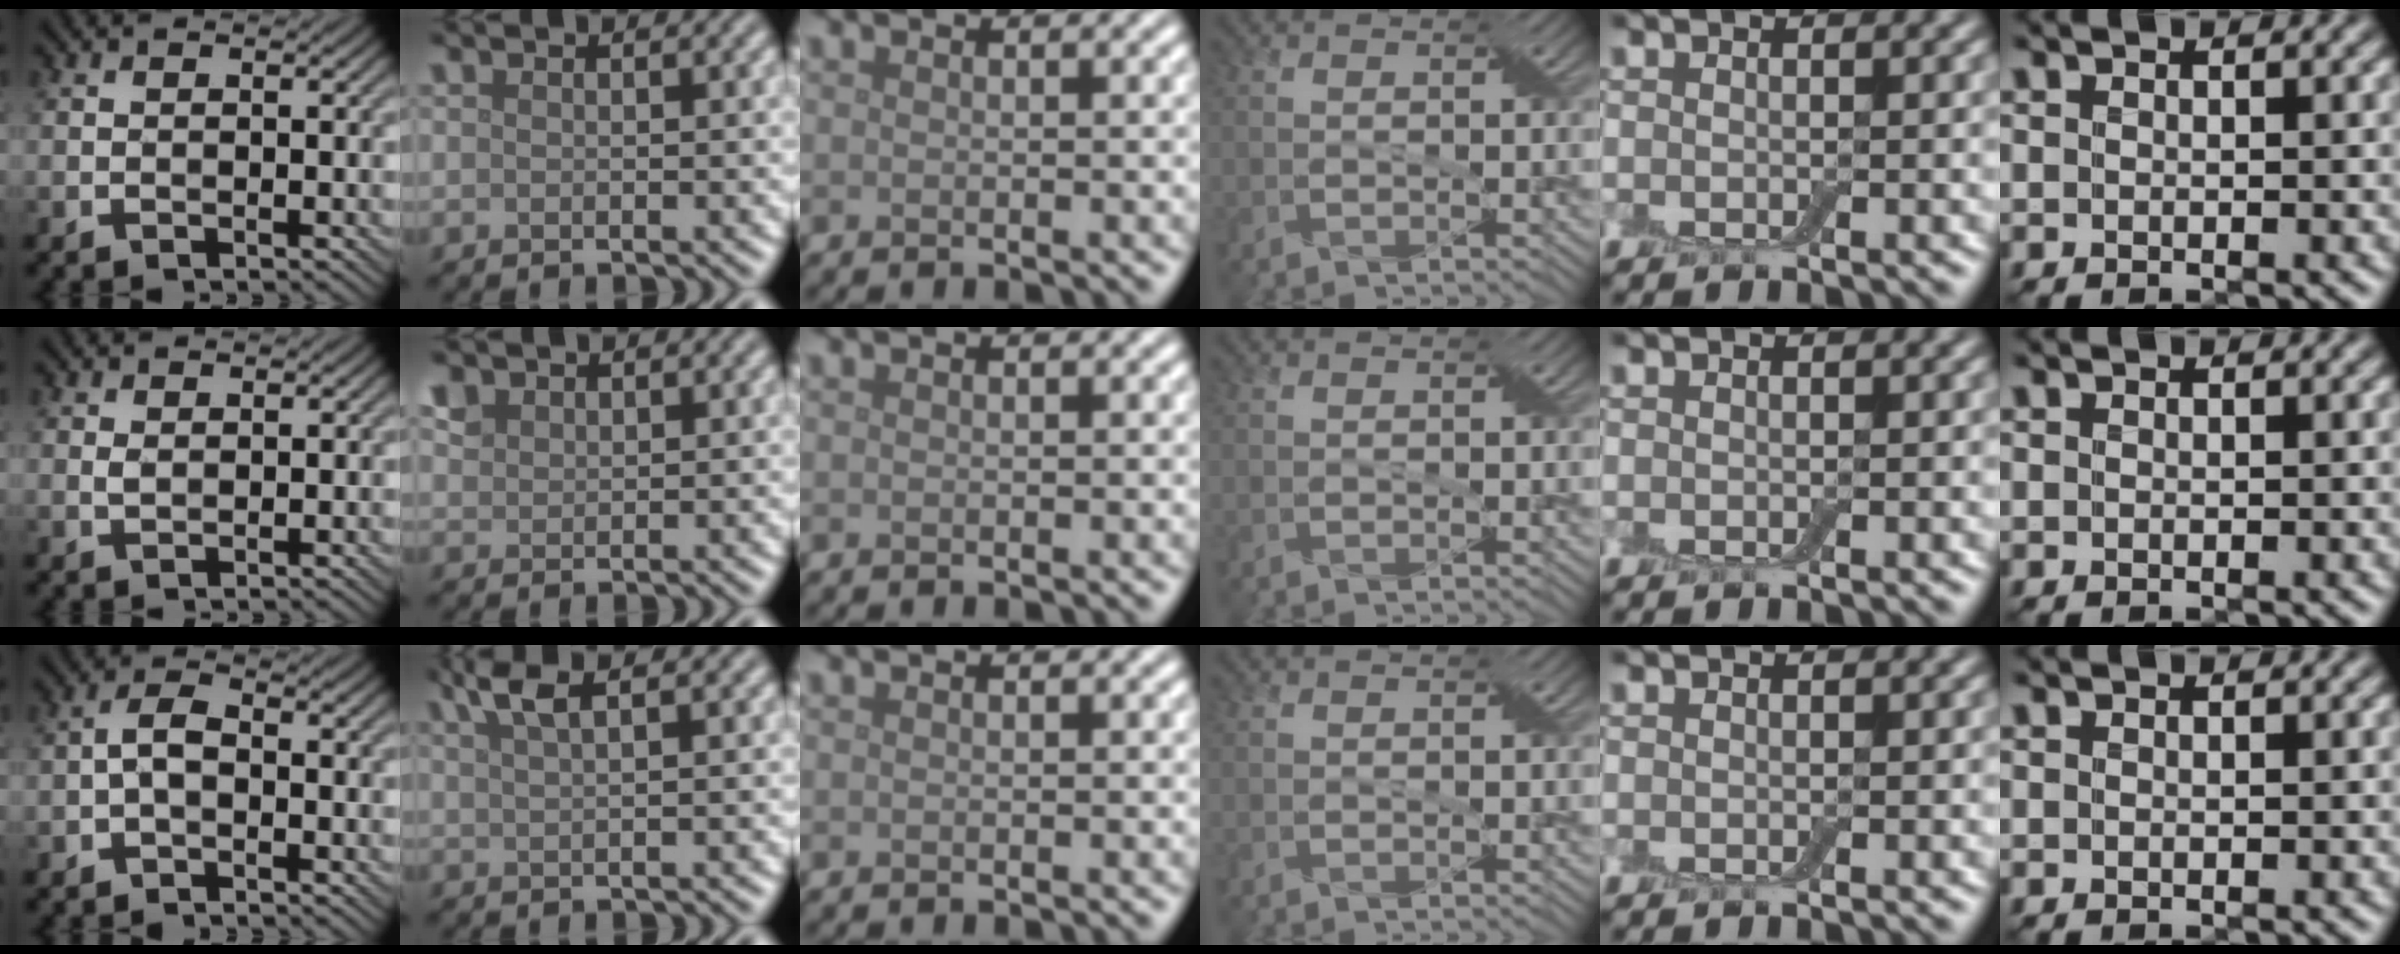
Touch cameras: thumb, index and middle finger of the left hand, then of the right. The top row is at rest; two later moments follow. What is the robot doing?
{"motion": "shake", "object": "box of matches"}